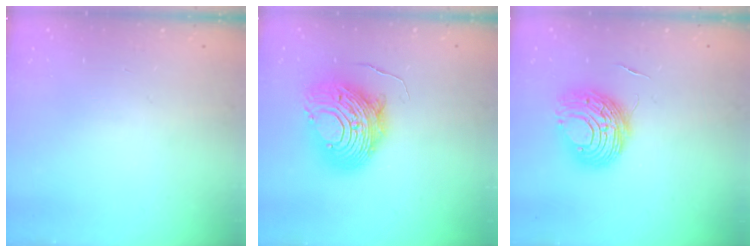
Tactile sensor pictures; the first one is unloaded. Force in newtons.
{"total": 14.9, "press": 14.8, "slide": 1.3}
{"total": 9.7, "press": 9.6, "slide": 1.3}